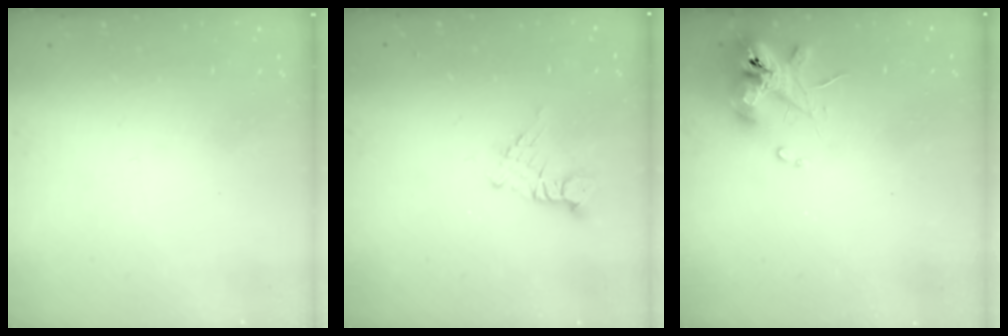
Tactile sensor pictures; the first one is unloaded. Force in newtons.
{"total": 3.6, "press": 3.6, "slide": 0.4}
{"total": 10.8, "press": 10.7, "slide": 1.4}